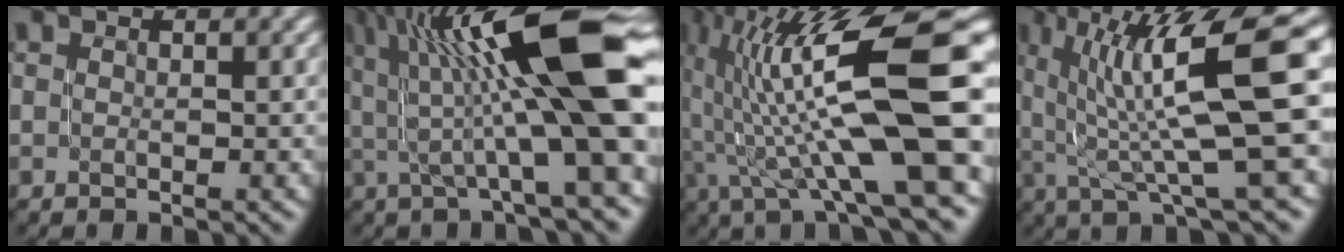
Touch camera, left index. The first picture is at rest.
{"total": 15.8, "force": [3.4, 3.6, 15.0], "torque": [-0.227, 0.018, 0.056]}
{"total": 16.8, "force": [1.5, 5.2, 15.9], "torque": [-0.278, 0.035, 0.032]}
{"total": 11.6, "force": [2.8, 2.5, 11.0], "torque": [-0.167, 0.010, 0.054]}